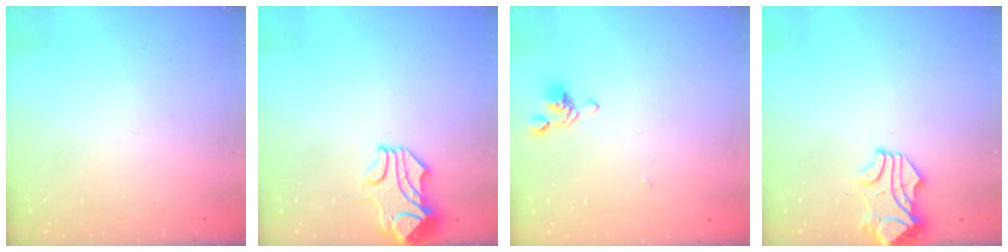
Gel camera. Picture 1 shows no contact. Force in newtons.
{"total": 1.6, "press": 0.9, "slide": 1.3}
{"total": 2.7, "press": 2.7, "slide": 0.6}
{"total": 1.7, "press": 1.5, "slide": 0.8}